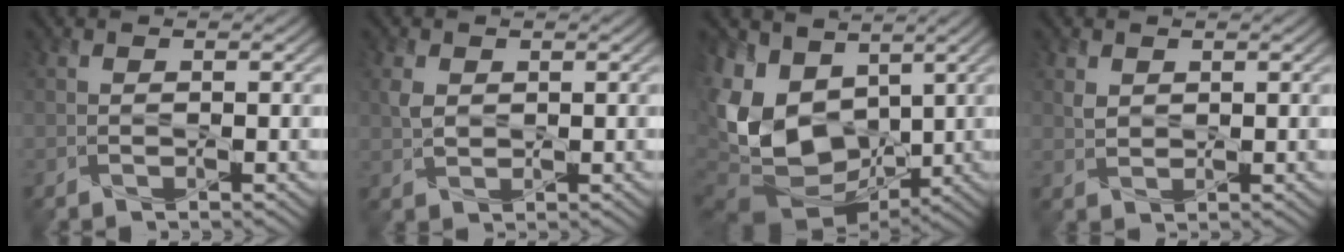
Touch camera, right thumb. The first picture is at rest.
{"total": 2.3, "force": [0.6, 1.7, 1.4], "torque": [-0.041, 0.000, 0.015]}
{"total": 16.7, "force": [1.9, 11.9, 11.5], "torque": [-0.303, -0.029, 0.057]}
{"total": 1.6, "force": [0.8, 1.2, 0.8], "torque": [-0.023, -0.001, 0.020]}